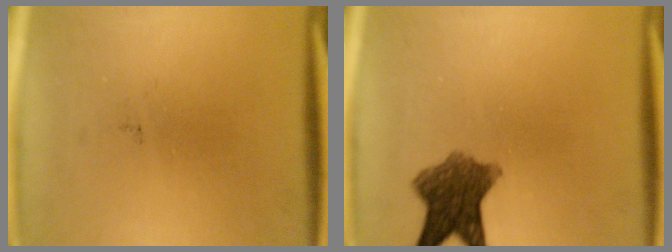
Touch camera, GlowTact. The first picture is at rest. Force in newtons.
{"total": 8.0}